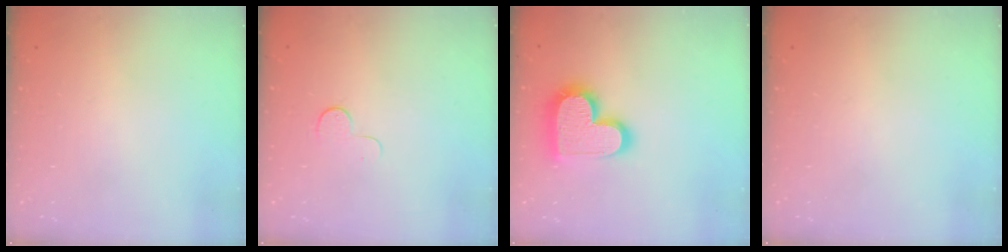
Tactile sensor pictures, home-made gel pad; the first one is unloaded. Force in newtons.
{"total": 4.6, "press": 4.6, "slide": 0.4}
{"total": 17.7, "press": 17.6, "slide": 1.3}
{"total": 0.0}